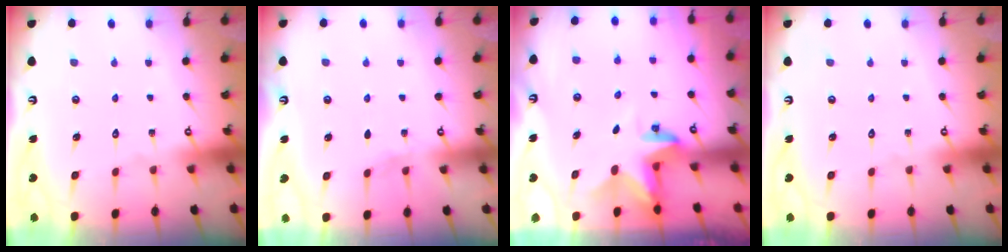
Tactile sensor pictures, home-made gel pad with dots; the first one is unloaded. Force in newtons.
{"total": 3.7, "press": 2.9, "slide": 2.3}
{"total": 2.8, "press": 2.8, "slide": 0.2}
{"total": 0.0}